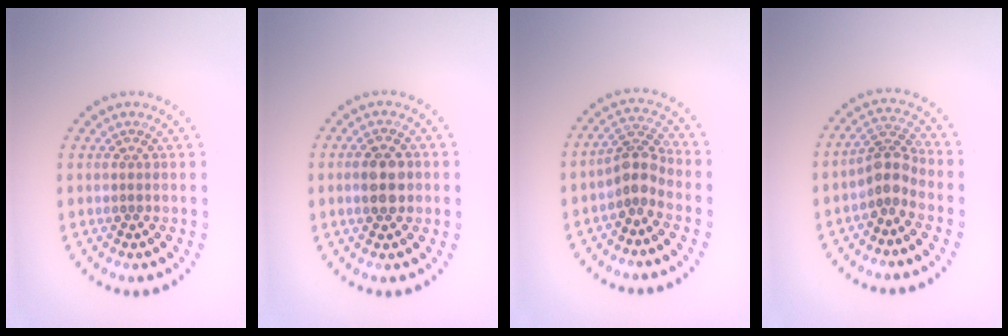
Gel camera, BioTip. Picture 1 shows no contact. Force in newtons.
{"total": 2.7, "press": 2.7, "slide": 0.3}
{"total": 2.6, "press": 2.1, "slide": 1.6}
{"total": 2.7, "press": 2.1, "slide": 1.7}